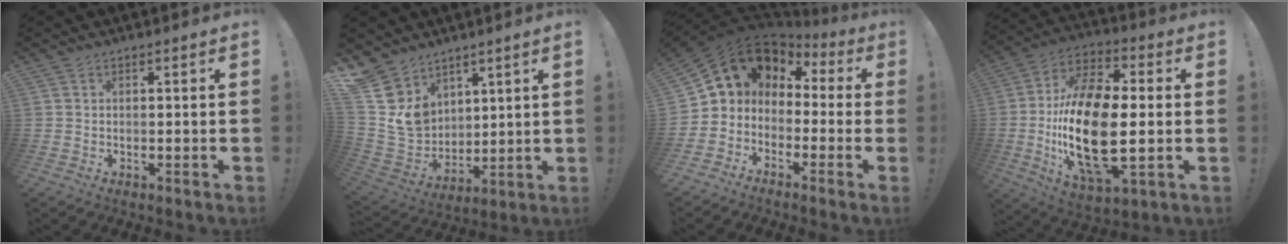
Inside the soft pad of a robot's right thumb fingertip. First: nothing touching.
{"total": 11.8, "force": [5.6, 10.1, 2.6], "torque": [-0.047, -0.056, 0.120]}
{"total": 6.8, "force": [1.2, 6.4, 2.2], "torque": [-0.041, -0.017, 0.025]}
{"total": 25.2, "force": [-1.8, 12.6, 21.7], "torque": [-0.438, -0.002, -0.031]}